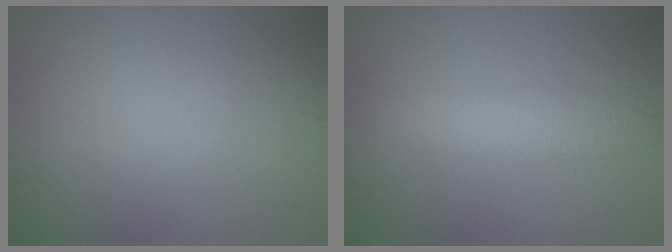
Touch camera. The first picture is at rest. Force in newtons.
{"total": 3.7, "press": 3.7, "slide": 0.1}